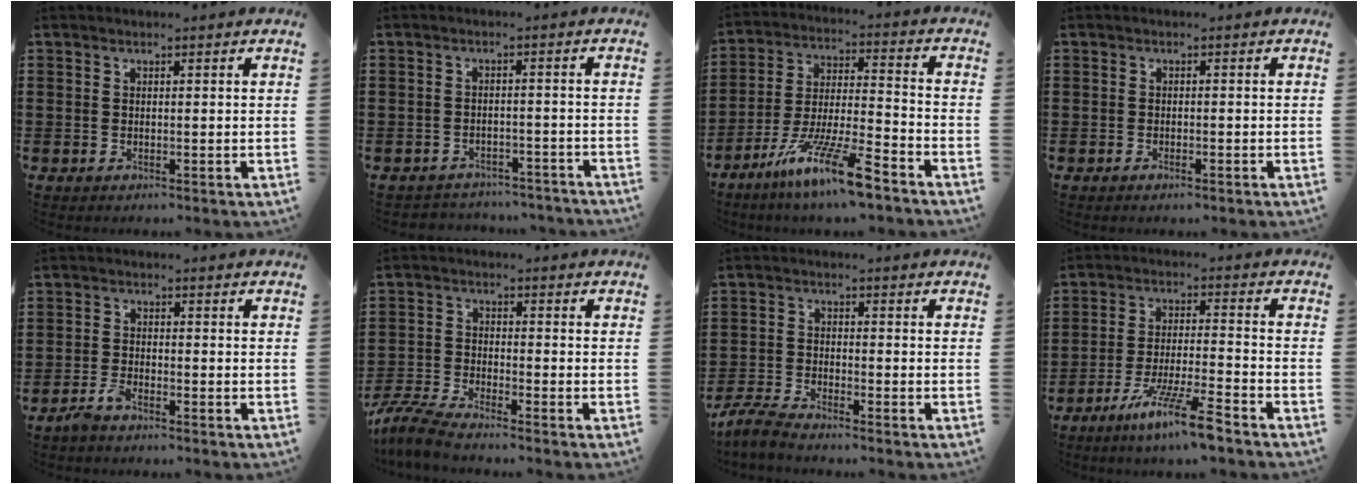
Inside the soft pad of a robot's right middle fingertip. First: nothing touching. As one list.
[{"total": 2.7, "force": [-2.7, 0.4, -0.1], "torque": [-0.007, 0.000, -0.059]}, {"total": 12.0, "force": [-8.6, 1.3, 8.3], "torque": [-0.161, 0.009, -0.163]}, {"total": 0.7, "force": [-0.5, 0.2, 0.4], "torque": [-0.011, -0.005, -0.009]}, {"total": 2.7, "force": [-2.2, 0.6, 1.4], "torque": [-0.041, 0.002, -0.047]}, {"total": 5.5, "force": [-5.1, 0.3, 2.1], "torque": [-0.068, -0.013, -0.106]}, {"total": 4.0, "force": [-3.7, 0.3, 1.5], "torque": [-0.047, -0.005, -0.080]}, {"total": 9.6, "force": [-7.1, 0.4, 6.5], "torque": [-0.127, -0.007, -0.136]}]